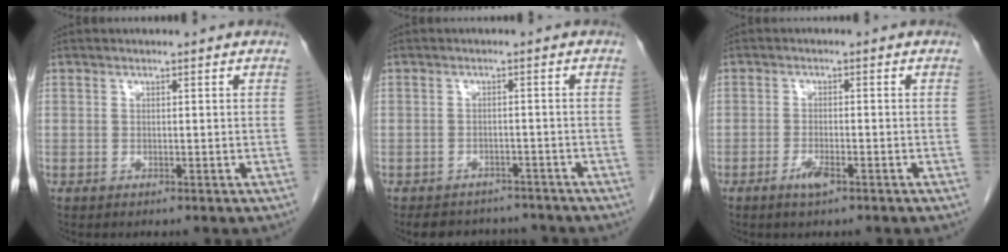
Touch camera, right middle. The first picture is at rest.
{"total": 7.9, "force": [-7.1, 2.9, 1.6], "torque": [-0.021, 0.005, -0.086]}
{"total": 2.7, "force": [-1.7, 0.6, 2.0], "torque": [-0.042, -0.001, -0.031]}